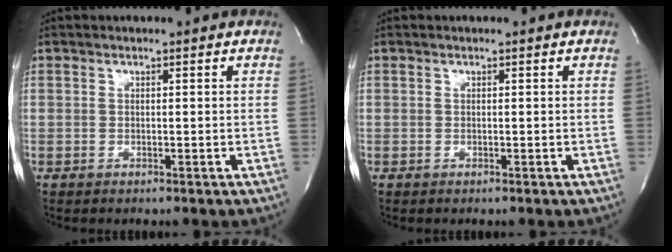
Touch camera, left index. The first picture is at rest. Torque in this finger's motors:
{"motor_torque": [0.00, 0.00, 0.00, 0.00]}